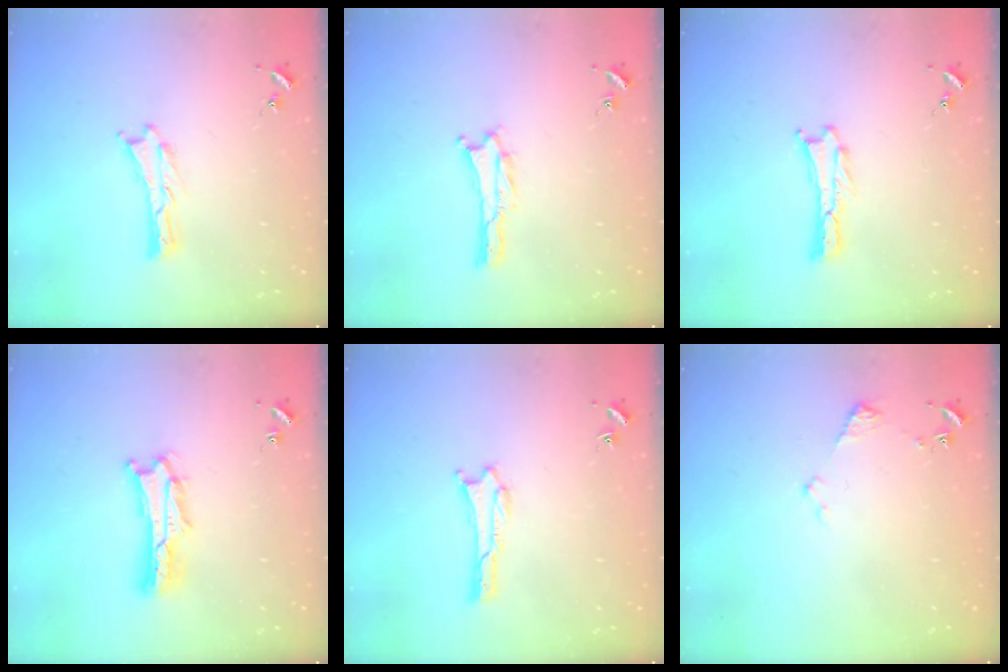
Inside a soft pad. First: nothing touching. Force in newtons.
{"total": 0.0}
{"total": 0.0}
{"total": 3.0, "press": 2.9, "slide": 0.3}
{"total": 0.5, "press": 0.5, "slide": 0.1}
{"total": 2.2, "press": 2.2, "slide": 0.3}